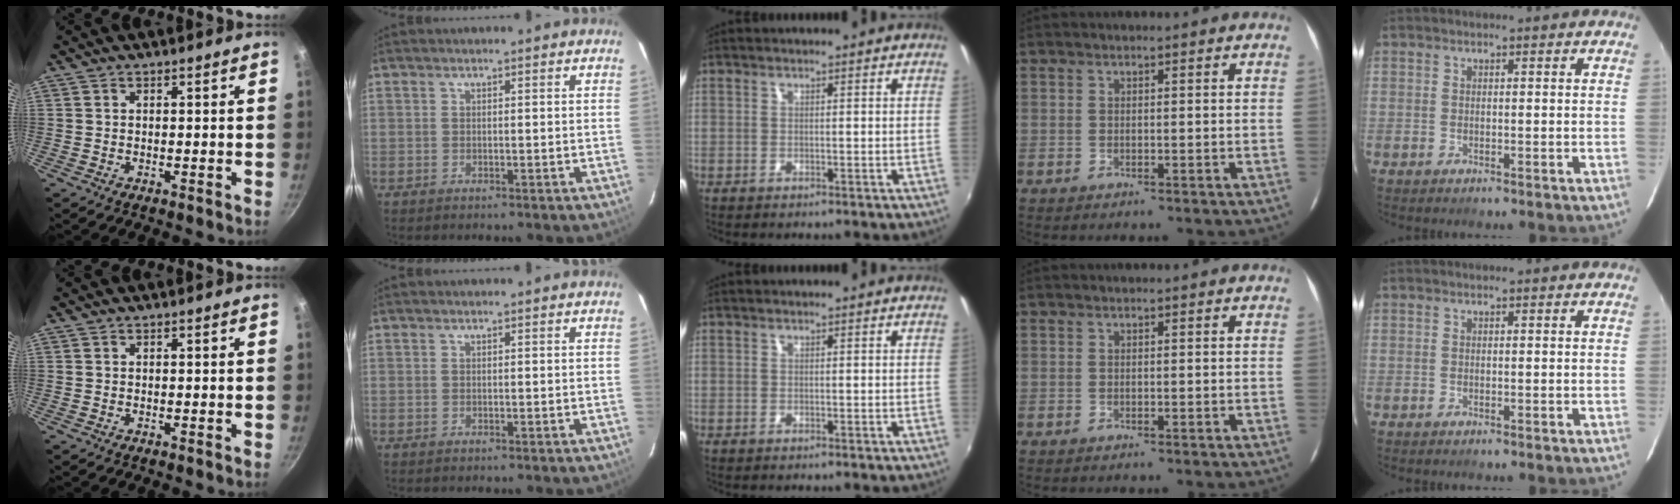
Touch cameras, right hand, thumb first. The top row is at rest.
{}